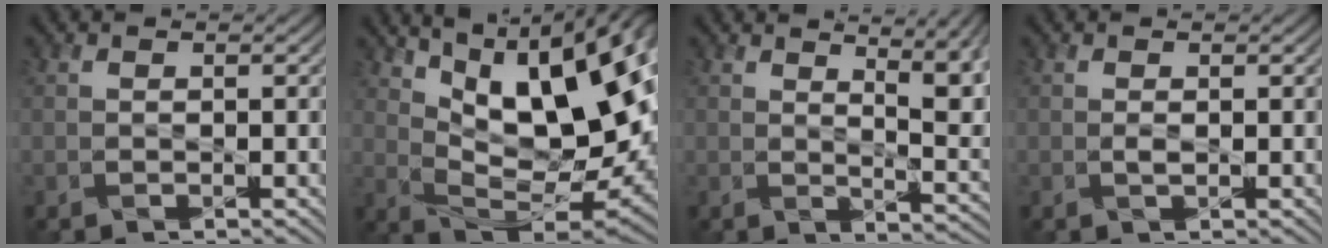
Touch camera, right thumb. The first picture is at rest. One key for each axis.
{"total": 18.2, "fx": 6.6, "fy": 7.4, "fz": 15.2, "tx": -0.250, "ty": 0.020, "tz": 0.110}
{"total": 10.5, "fx": 5.2, "fy": 3.3, "fz": 8.5, "tx": -0.119, "ty": 0.009, "tz": 0.073}
{"total": 0.5, "fx": 0.0, "fy": 0.1, "fz": 0.5, "tx": -0.011, "ty": -0.003, "tz": -0.002}